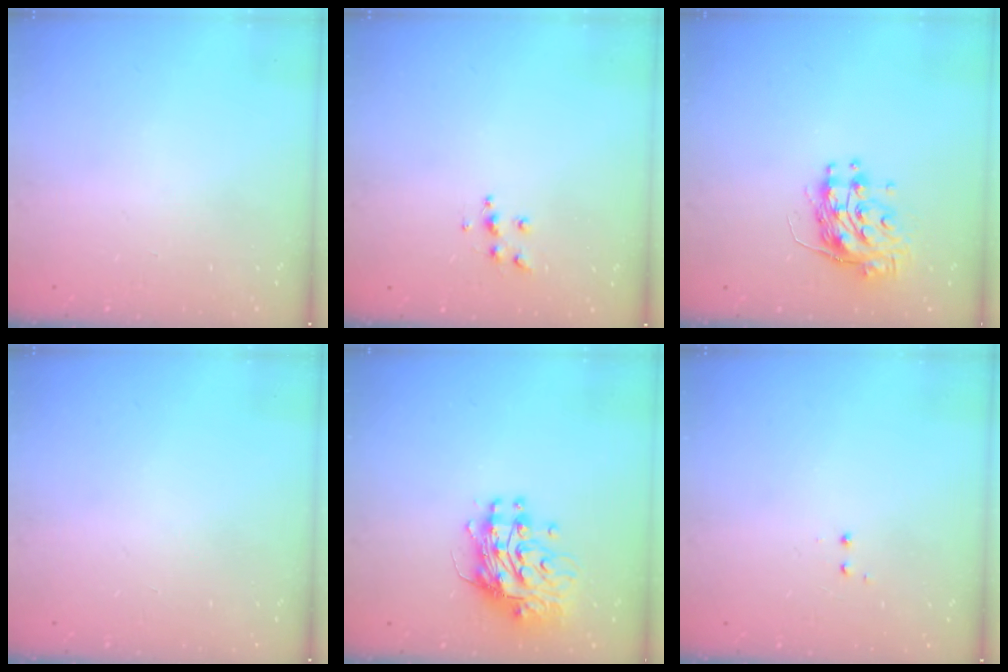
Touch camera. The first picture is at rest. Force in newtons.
{"total": 5.7, "press": 5.7, "slide": 0.4}
{"total": 10.2, "press": 10.1, "slide": 0.9}
{"total": 0.0}
{"total": 14.5, "press": 14.4, "slide": 1.2}
{"total": 1.2, "press": 1.1, "slide": 0.6}